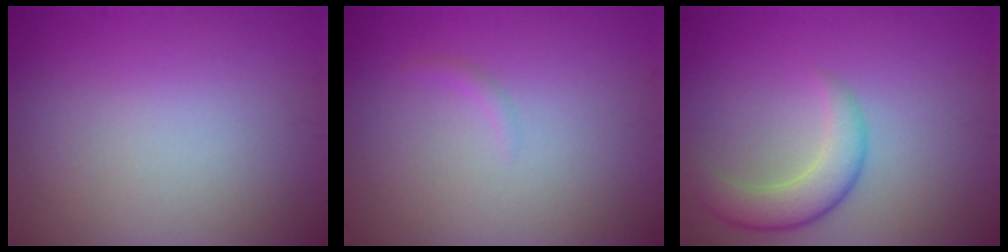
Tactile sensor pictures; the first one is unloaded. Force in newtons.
{"total": 0.6, "press": 0.6, "slide": 0.1}
{"total": 3.6, "press": 3.6, "slide": 0.2}